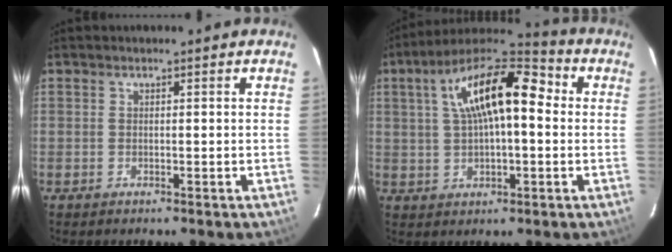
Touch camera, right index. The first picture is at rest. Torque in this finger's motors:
{"motor_torque": [0.73, -0.01, 0.69, 0.21]}